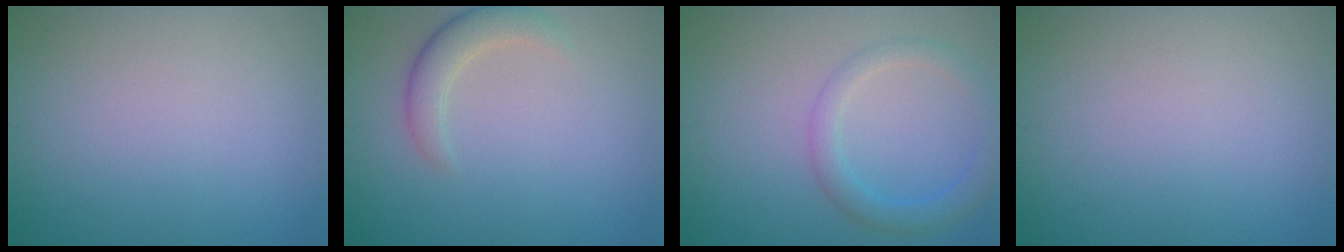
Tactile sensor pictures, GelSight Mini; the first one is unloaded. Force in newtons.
{"total": 2.5, "press": 2.5, "slide": 0.2}
{"total": 2.8, "press": 2.8, "slide": 0.2}
{"total": 0.0}